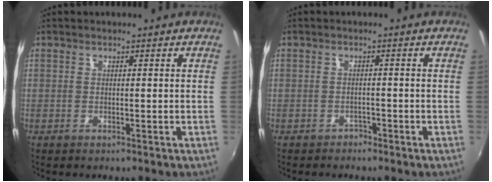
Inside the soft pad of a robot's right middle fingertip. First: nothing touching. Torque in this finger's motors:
{"motor_torque": [0.37, -0.39, 0.04, 0.04]}